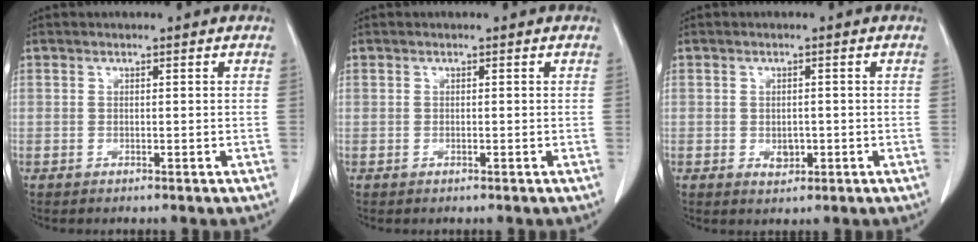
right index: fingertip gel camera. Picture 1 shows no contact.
{"total": 0.0}
{"total": 2.2, "force": [-0.4, 1.5, 1.6], "torque": [-0.023, 0.000, 0.000]}